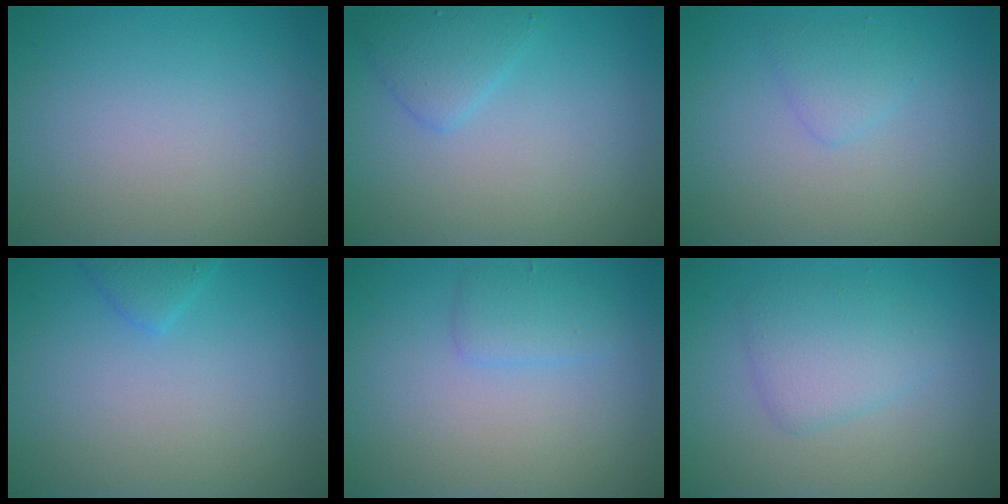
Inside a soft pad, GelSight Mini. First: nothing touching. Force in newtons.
{"total": 2.1, "press": 2.1, "slide": 0.0}
{"total": 1.4, "press": 1.4, "slide": 0.0}
{"total": 1.3, "press": 1.3, "slide": 0.1}
{"total": 1.7, "press": 1.7, "slide": 0.1}
{"total": 2.7, "press": 2.7, "slide": 0.1}